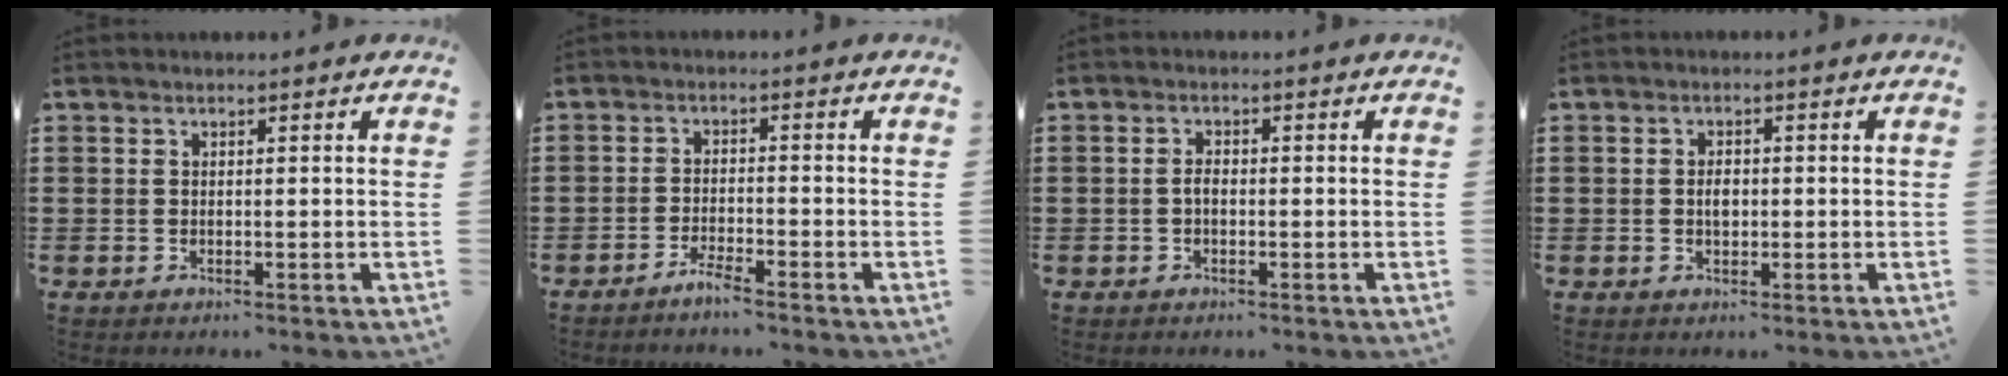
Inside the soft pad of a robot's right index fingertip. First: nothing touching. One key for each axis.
{"total": 2.4, "fx": -2.2, "fy": -0.1, "fz": 1.0, "tx": -0.025, "ty": -0.001, "tz": -0.043}
{"total": 1.5, "fx": -0.4, "fy": 0.7, "fz": 1.3, "tx": -0.032, "ty": -0.002, "tz": -0.010}
{"total": 1.9, "fx": -0.1, "fy": 1.0, "fz": 1.6, "tx": -0.034, "ty": 0.002, "tz": -0.003}